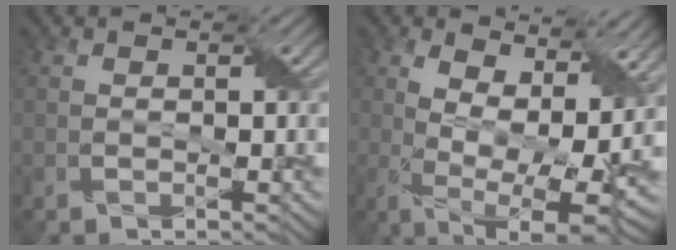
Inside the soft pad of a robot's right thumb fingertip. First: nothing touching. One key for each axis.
{"total": 12.6, "fx": 2.3, "fy": 5.7, "fz": 11.0, "tx": -0.202, "ty": -0.008, "tz": 0.045}